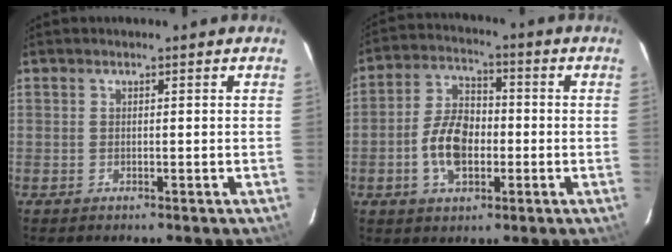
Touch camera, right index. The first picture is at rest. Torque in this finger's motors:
{"motor_torque": [0.53, -0.34, 0.25, 0.05]}